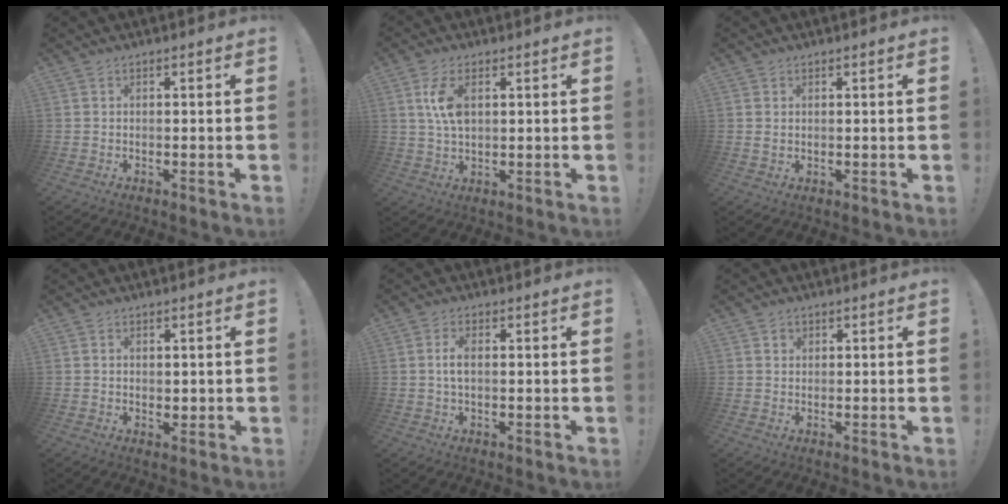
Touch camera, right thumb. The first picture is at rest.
{"total": 7.7, "force": [2.0, 4.1, 6.2], "torque": [-0.120, -0.004, 0.033]}
{"total": 1.2, "force": [0.6, 0.8, 0.7], "torque": [-0.010, 0.000, 0.011]}
{"total": 1.6, "force": [0.5, 1.4, 0.5], "torque": [0.005, -0.003, 0.006]}
{"total": 3.6, "force": [0.4, 1.8, 3.1], "torque": [-0.051, 0.003, 0.005]}
{"total": 1.3, "force": [0.7, 1.1, 0.3], "torque": [0.009, -0.007, 0.010]}